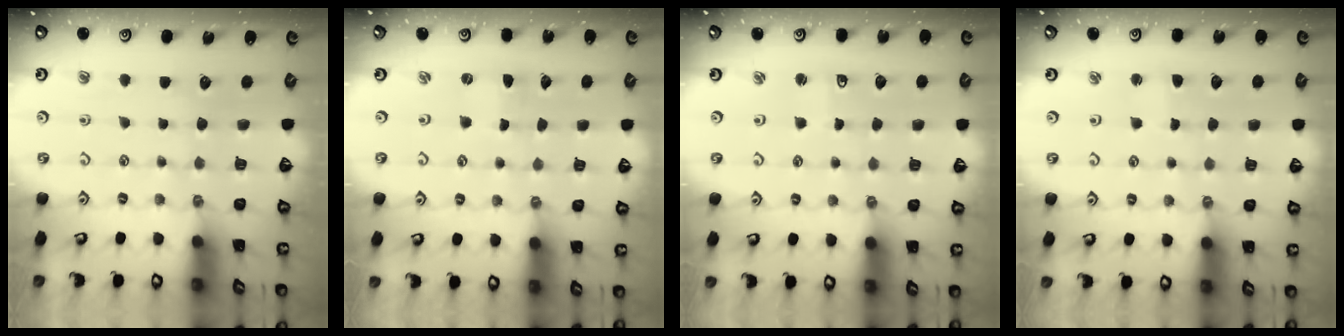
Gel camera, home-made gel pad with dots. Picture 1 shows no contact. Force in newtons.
{"total": 0.0}
{"total": 2.4, "press": 2.4, "slide": 0.3}
{"total": 1.5, "press": 1.5, "slide": 0.1}